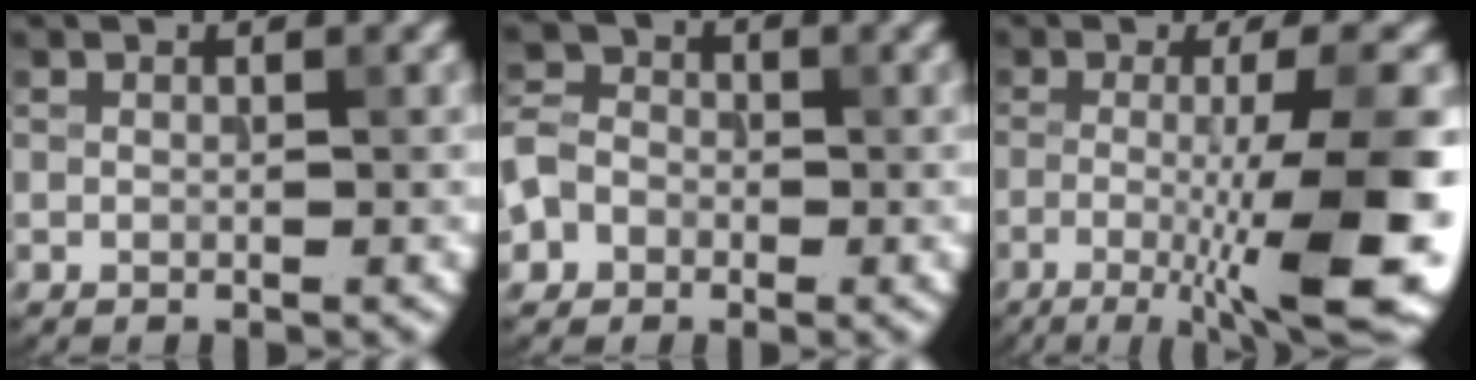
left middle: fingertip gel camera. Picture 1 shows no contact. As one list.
[{"total": 3.8, "force": [-1.4, 3.2, 1.3], "torque": [-0.023, 0.003, -0.036]}, {"total": 10.6, "force": [-2.8, 2.0, 10.0], "torque": [-0.136, -0.004, -0.050]}]